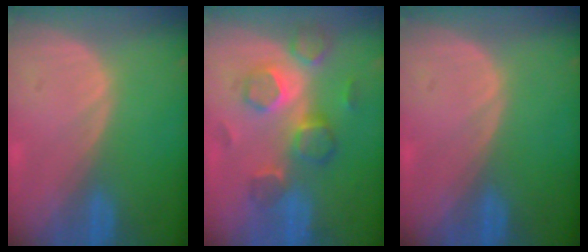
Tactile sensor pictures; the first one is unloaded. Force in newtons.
{"total": 9.0, "press": 7.8, "slide": 4.4}
{"total": 0.0}